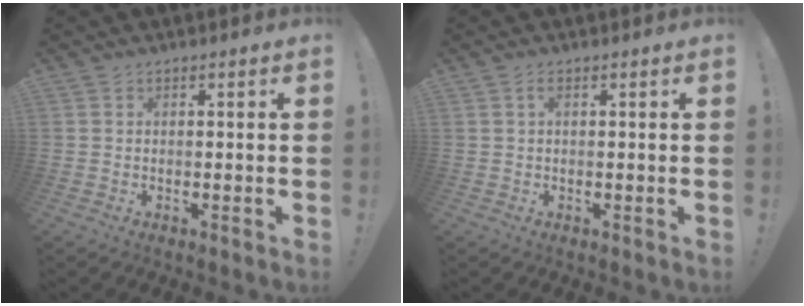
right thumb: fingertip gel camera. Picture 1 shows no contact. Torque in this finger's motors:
{"motor_torque": [0.19, -0.28, 0.05, 0.24, -0.01]}